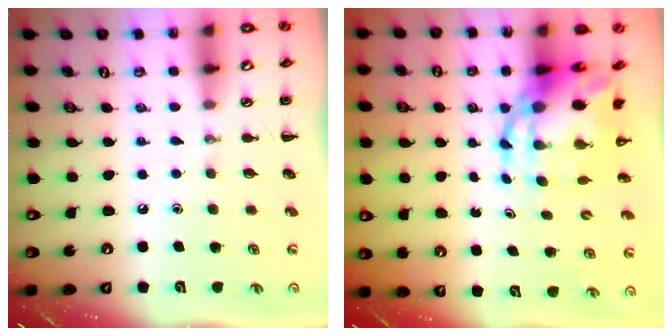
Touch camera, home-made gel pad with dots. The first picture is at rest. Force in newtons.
{"total": 9.7, "press": 9.3, "slide": 2.6}